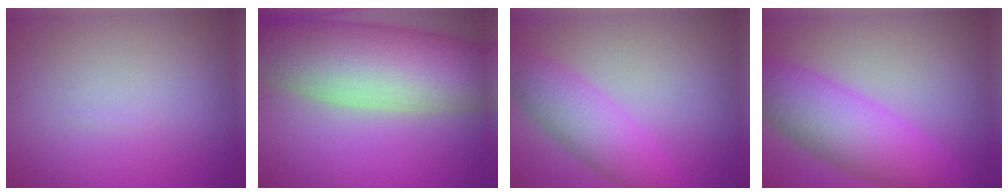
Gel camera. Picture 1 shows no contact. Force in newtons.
{"total": 14.1, "press": 14.1, "slide": 0.7}
{"total": 5.1, "press": 5.1, "slide": 0.1}
{"total": 8.0, "press": 8.0, "slide": 0.2}